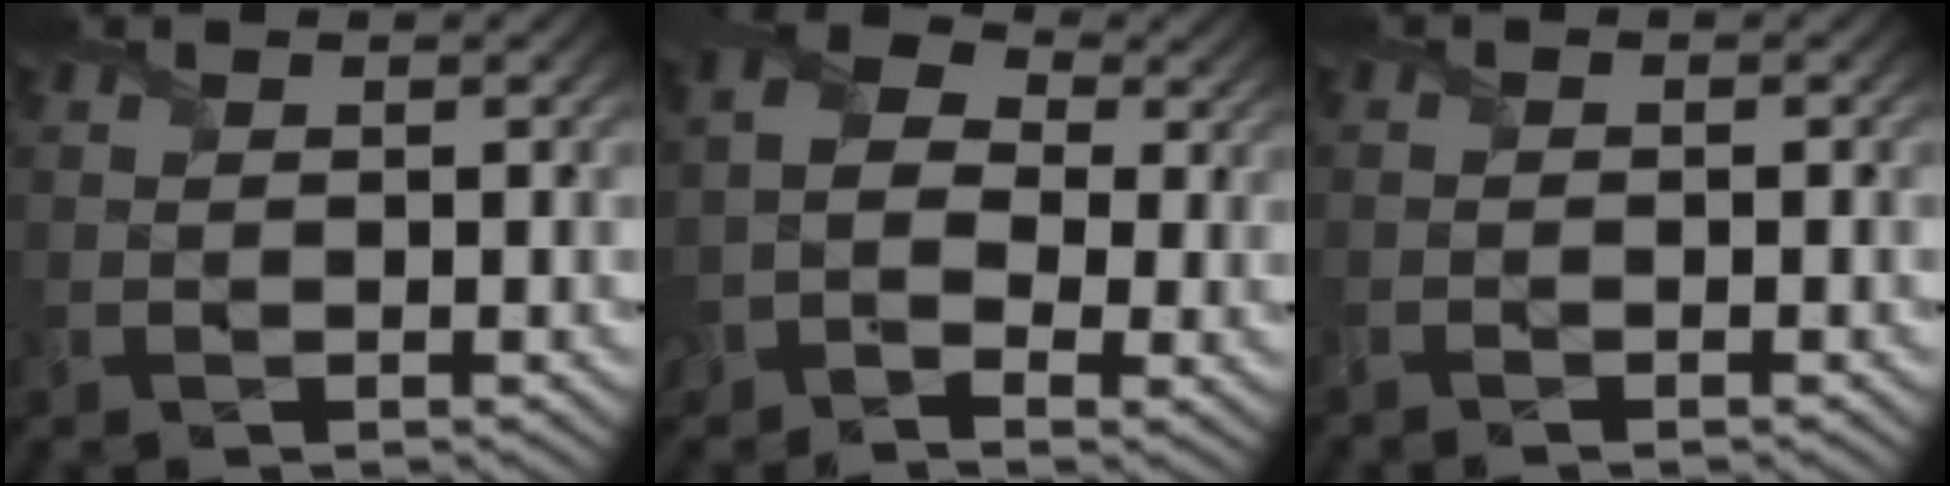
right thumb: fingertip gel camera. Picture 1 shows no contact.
{"total": 8.1, "force": [0.1, 6.0, 5.5], "torque": [-0.121, -0.009, 0.001]}
{"total": 1.0, "force": [-0.9, 0.1, 0.5], "torque": [-0.009, -0.002, -0.016]}